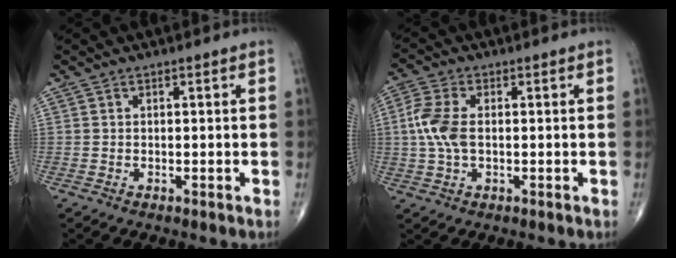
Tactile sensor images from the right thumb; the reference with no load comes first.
{"total": 7.1, "force": [0.2, 4.0, 5.9], "torque": [-0.148, 0.011, 0.001]}